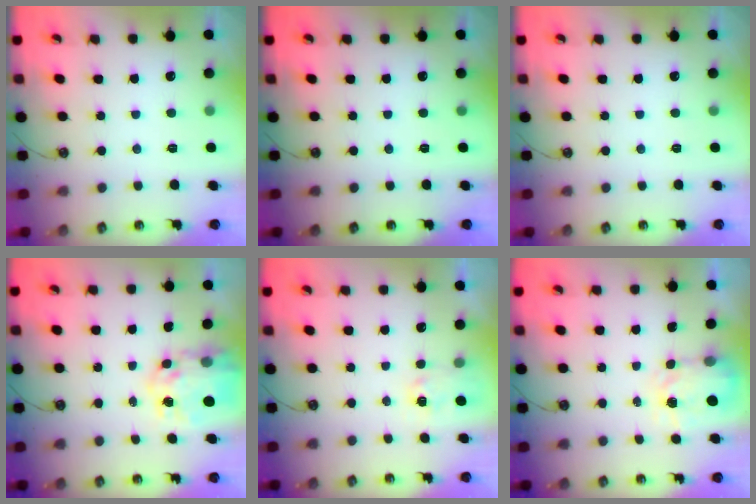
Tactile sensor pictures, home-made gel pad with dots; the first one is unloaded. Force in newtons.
{"total": 0.0}
{"total": 0.0}
{"total": 10.1, "press": 10.0, "slide": 0.9}
{"total": 2.6, "press": 2.6, "slide": 0.4}
{"total": 3.6, "press": 3.6, "slide": 0.5}